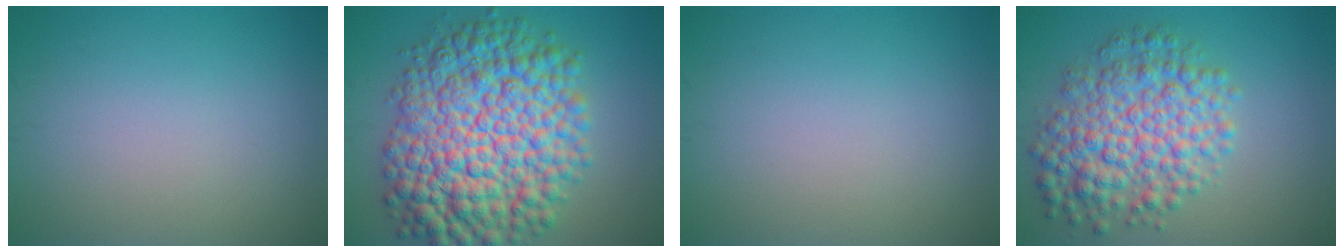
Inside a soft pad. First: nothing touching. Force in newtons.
{"total": 14.3, "press": 14.3, "slide": 0.3}
{"total": 0.0}
{"total": 7.5, "press": 7.5, "slide": 0.1}